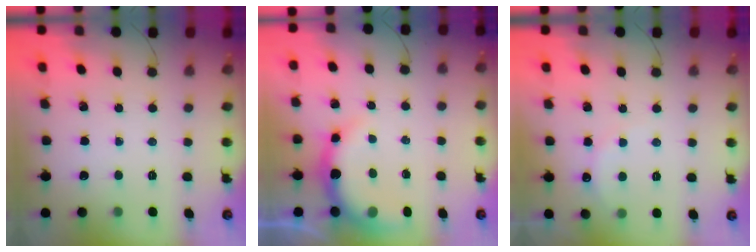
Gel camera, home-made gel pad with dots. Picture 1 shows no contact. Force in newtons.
{"total": 8.1, "press": 8.0, "slide": 1.2}
{"total": 6.6, "press": 6.5, "slide": 1.3}